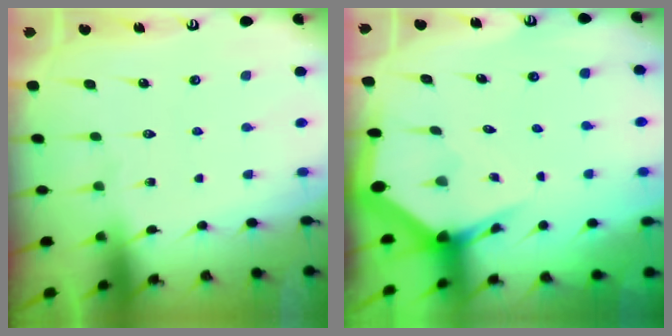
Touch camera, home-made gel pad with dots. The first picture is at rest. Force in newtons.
{"total": 3.8, "press": 3.8, "slide": 0.4}